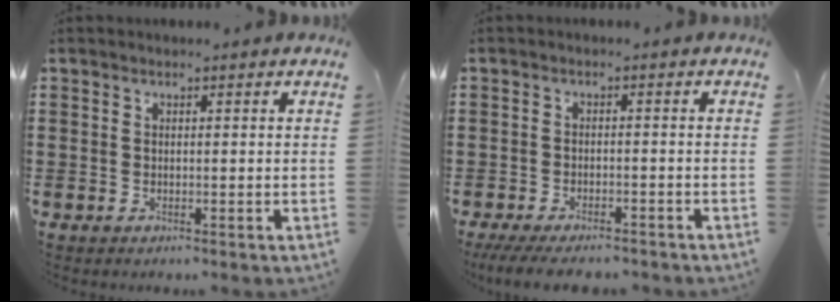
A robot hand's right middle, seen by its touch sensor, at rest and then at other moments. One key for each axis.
{"total": 3.1, "fx": -2.9, "fy": 0.3, "fz": 1.2, "tx": -0.035, "ty": -0.009, "tz": -0.061}